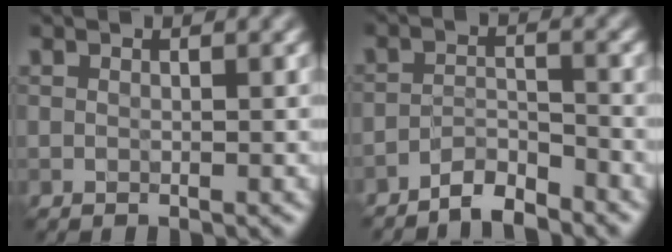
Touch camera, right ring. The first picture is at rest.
{"total": 2.9, "force": [-2.8, 0.3, 1.0], "torque": [-0.017, 0.005, -0.057]}